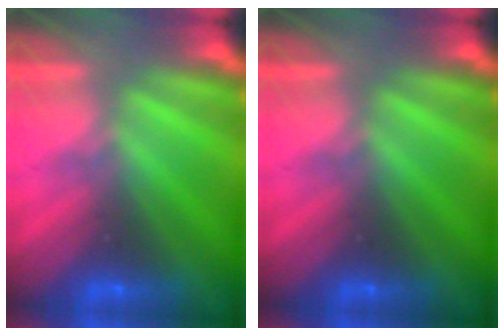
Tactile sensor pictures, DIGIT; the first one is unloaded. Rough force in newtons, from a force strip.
{"total": 0.0}